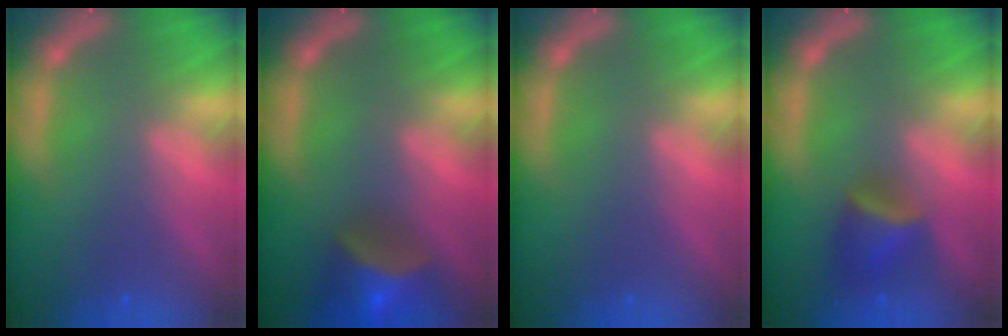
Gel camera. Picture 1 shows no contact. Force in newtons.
{"total": 6.5}
{"total": 0.0}
{"total": 3.4}